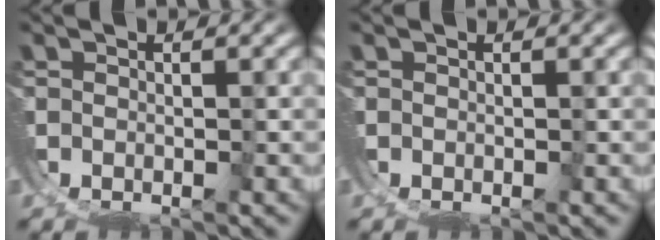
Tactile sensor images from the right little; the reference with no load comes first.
{"total": 0.0}